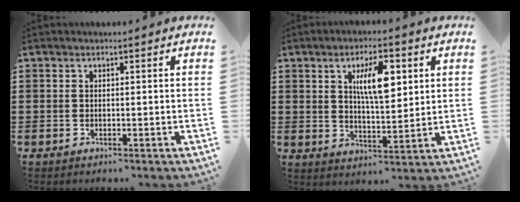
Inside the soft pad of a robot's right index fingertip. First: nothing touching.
{"total": 7.7, "force": [2.7, 2.7, 6.7], "torque": [-0.122, 0.002, 0.041]}